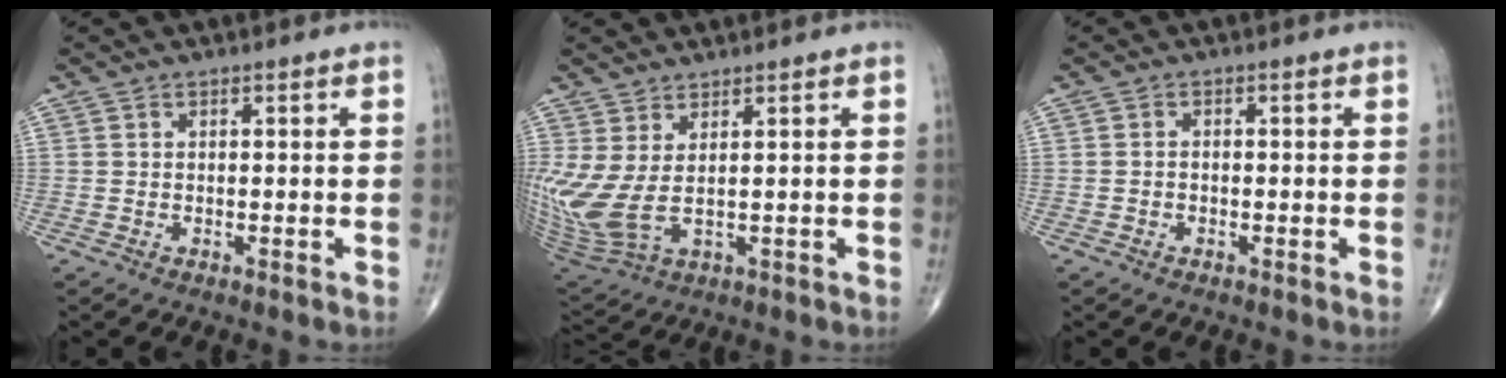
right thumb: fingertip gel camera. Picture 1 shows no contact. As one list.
[{"total": 10.3, "force": [1.5, 4.3, 9.3], "torque": [-0.234, -0.014, 0.049]}, {"total": 0.9, "force": [-0.3, 0.7, 0.5], "torque": [-0.006, 0.003, -0.006]}]